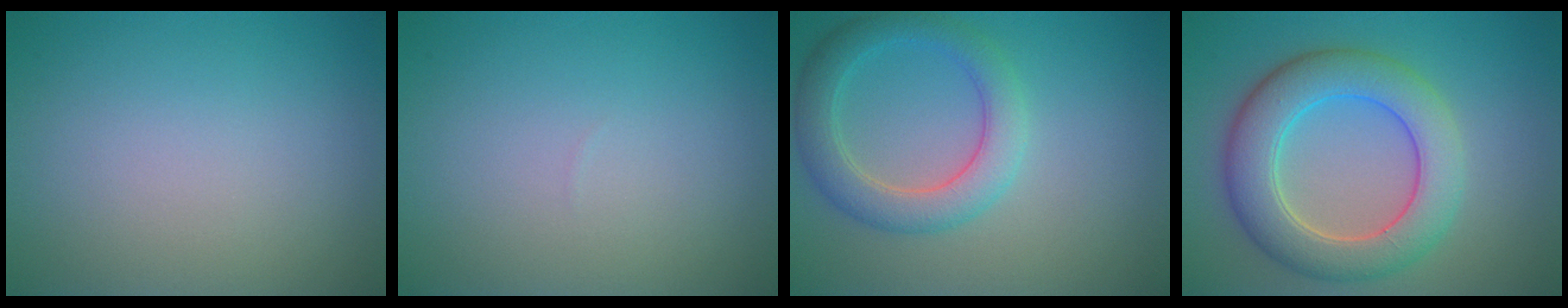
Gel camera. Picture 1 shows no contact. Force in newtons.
{"total": 0.0}
{"total": 4.3, "press": 4.3, "slide": 0.2}
{"total": 8.3, "press": 8.3, "slide": 0.1}